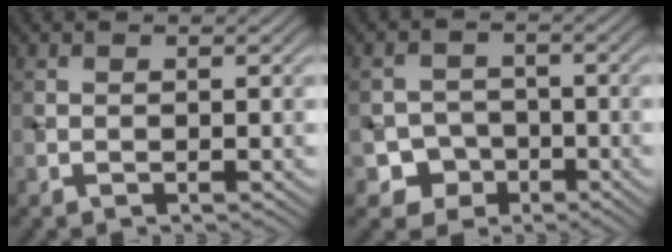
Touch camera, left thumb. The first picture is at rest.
{"total": 4.1, "force": [-1.9, 3.5, 1.1], "torque": [-0.009, -0.002, -0.043]}